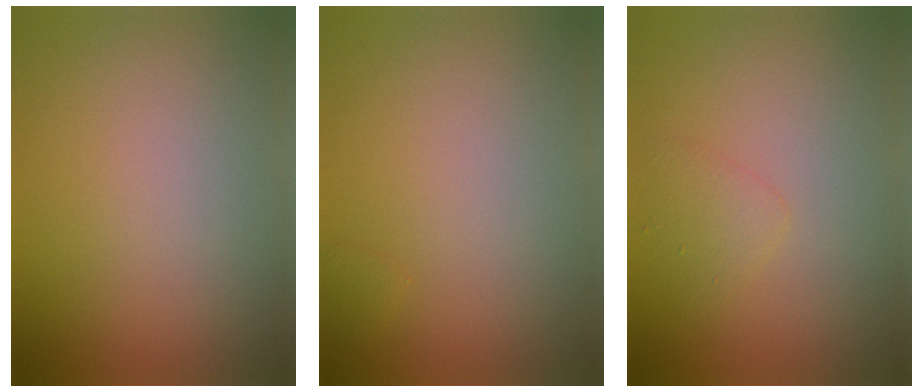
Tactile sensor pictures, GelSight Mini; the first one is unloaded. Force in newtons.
{"total": 0.5, "press": 0.5, "slide": 0.0}
{"total": 1.5, "press": 1.5, "slide": 0.0}